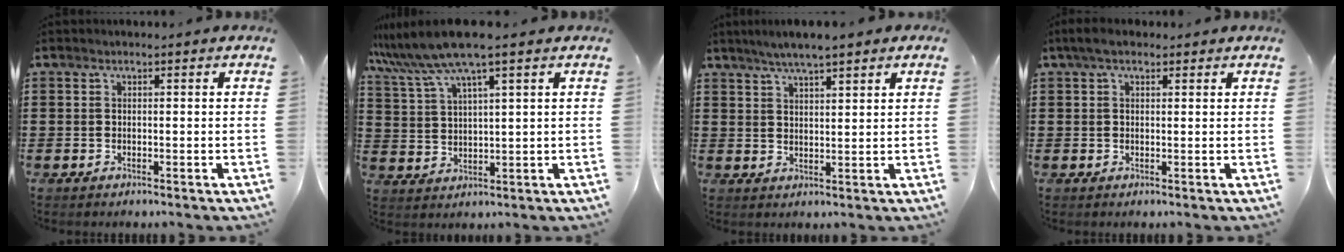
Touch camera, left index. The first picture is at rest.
{"total": 7.9, "force": [5.7, 0.1, 5.4], "torque": [-0.129, -0.024, 0.098]}
{"total": 4.0, "force": [3.2, 0.6, 2.3], "torque": [-0.052, 0.000, 0.056]}
{"total": 2.8, "force": [1.5, 1.3, 1.9], "torque": [-0.041, 0.010, 0.027]}